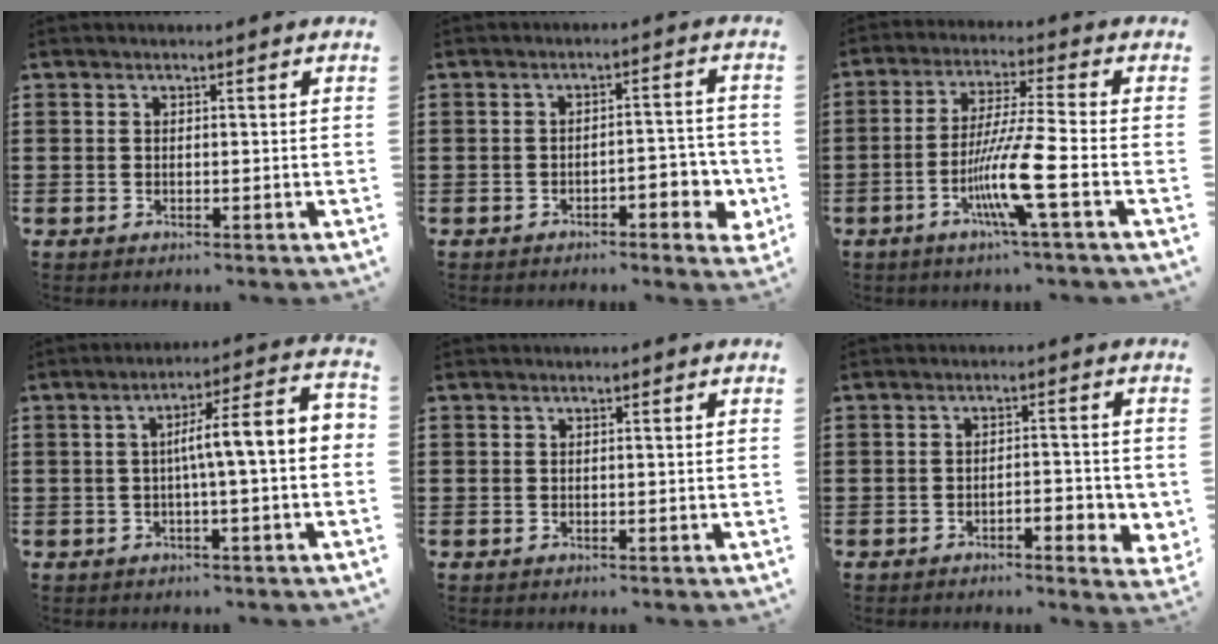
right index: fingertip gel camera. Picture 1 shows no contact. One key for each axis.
{"total": 4.4, "fx": -2.3, "fy": 1.8, "fz": 3.3, "tx": -0.047, "ty": 0.005, "tz": -0.043}
{"total": 9.8, "fx": -3.8, "fy": -0.3, "fz": 9.0, "tx": -0.184, "ty": -0.019, "tz": -0.077}
{"total": 6.9, "fx": -0.4, "fy": 0.5, "fz": 6.9, "tx": -0.120, "ty": -0.006, "tz": -0.016}
{"total": 0.0}
{"total": 3.2, "fx": -1.5, "fy": 1.1, "fz": 2.6, "tx": -0.043, "ty": 0.006, "tz": -0.027}